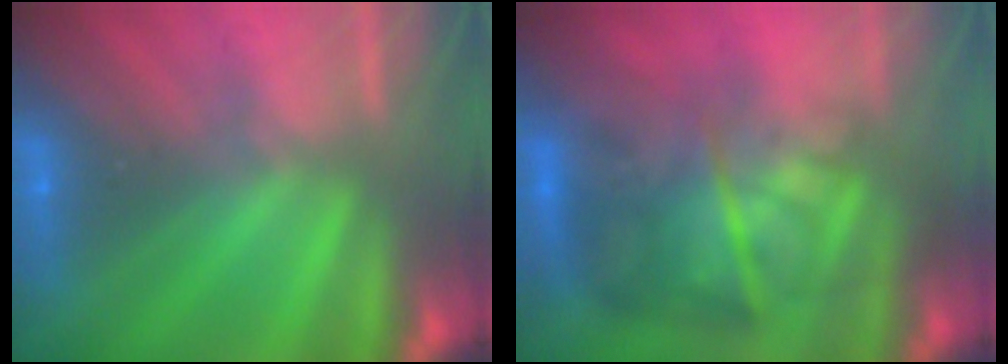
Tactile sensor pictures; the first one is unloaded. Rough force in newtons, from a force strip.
{"total": 7.7}